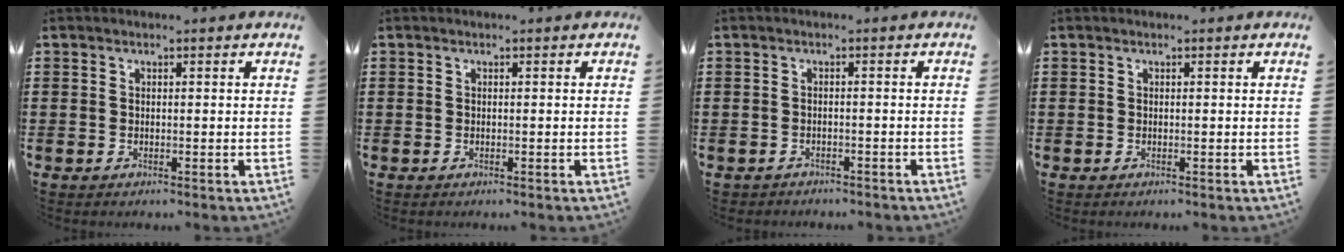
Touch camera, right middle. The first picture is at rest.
{"total": 0.0}
{"total": 1.2, "force": [-1.2, 0.3, -0.2], "torque": [-0.003, -0.001, -0.027]}
{"total": 0.0}